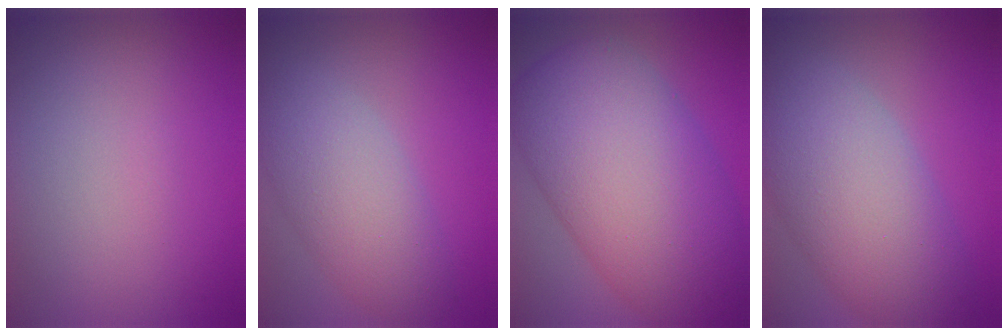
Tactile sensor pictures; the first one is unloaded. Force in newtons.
{"total": 5.4, "press": 5.4, "slide": 0.1}
{"total": 14.0, "press": 14.0, "slide": 0.3}
{"total": 9.1, "press": 9.1, "slide": 0.3}